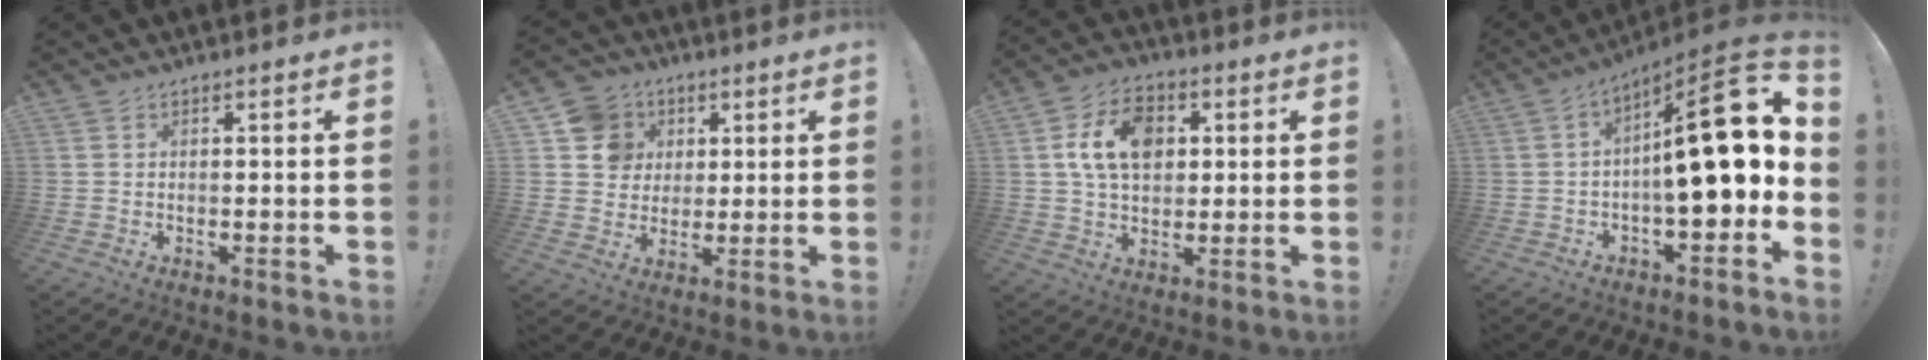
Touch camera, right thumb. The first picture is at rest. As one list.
[{"total": 10.7, "force": [3.4, 9.8, 2.7], "torque": [-0.041, -0.007, 0.073]}, {"total": 13.1, "force": [3.2, 9.4, 8.6], "torque": [-0.137, 0.012, 0.063]}, {"total": 20.4, "force": [1.4, 6.5, 19.3], "torque": [-0.270, -0.001, 0.021]}]